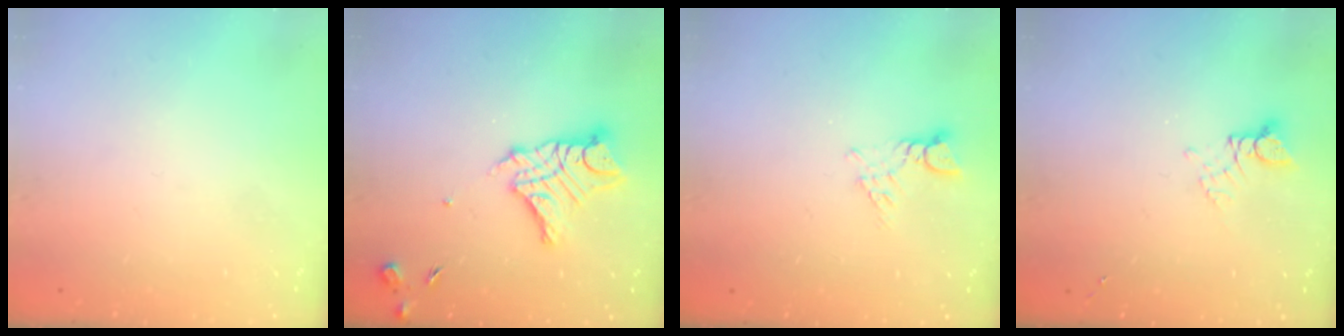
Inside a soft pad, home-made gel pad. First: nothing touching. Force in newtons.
{"total": 12.5, "press": 12.5, "slide": 1.1}
{"total": 2.8, "press": 2.8, "slide": 0.3}
{"total": 2.8, "press": 2.8, "slide": 0.3}